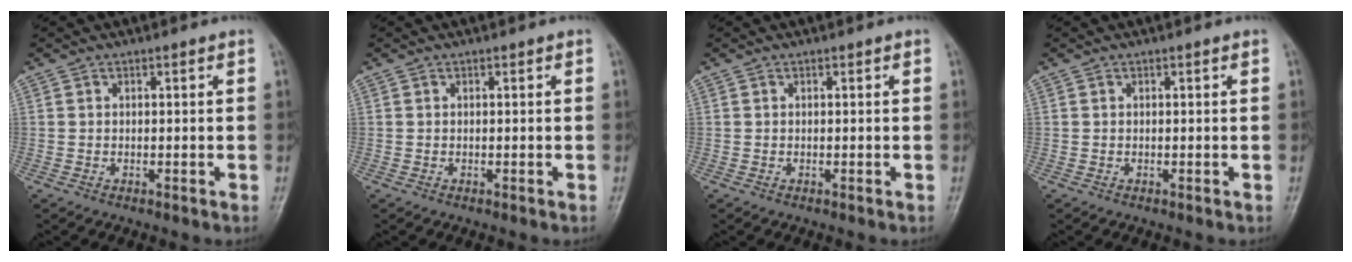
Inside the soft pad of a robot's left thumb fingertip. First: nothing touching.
{"total": 0.0}
{"total": 0.0}
{"total": 0.0}